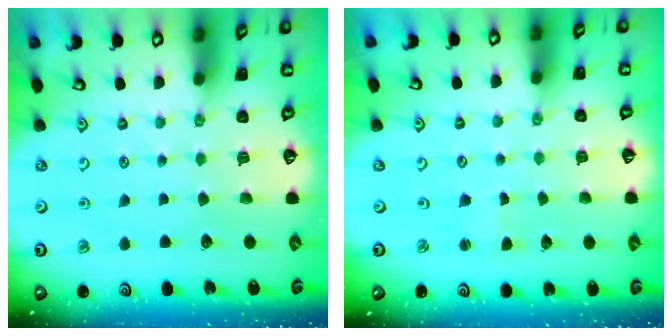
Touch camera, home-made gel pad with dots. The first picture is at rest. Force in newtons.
{"total": 1.6, "press": 1.6, "slide": 0.3}